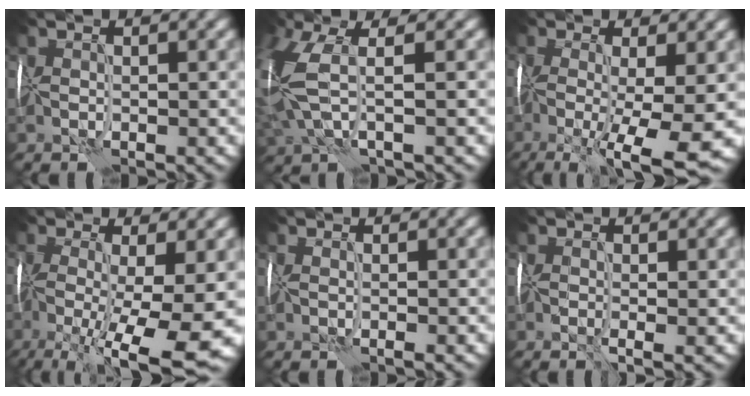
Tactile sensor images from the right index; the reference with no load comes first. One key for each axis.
{"total": 4.9, "fx": 1.2, "fy": 2.0, "fz": 4.3, "tx": -0.138, "ty": 0.000, "tz": 0.012}
{"total": 10.8, "fx": -4.5, "fy": 3.0, "fz": 9.4, "tx": -0.191, "ty": -0.016, "tz": -0.073}
{"total": 12.7, "fx": -4.7, "fy": 4.1, "fz": 11.1, "tx": -0.221, "ty": -0.013, "tz": -0.076}
{"total": 1.3, "fx": -0.3, "fy": 0.4, "fz": 1.2, "tx": -0.013, "ty": -0.001, "tz": -0.004}
{"total": 1.7, "fx": -0.5, "fy": 0.4, "fz": 1.6, "tx": -0.034, "ty": -0.006, "tz": -0.014}